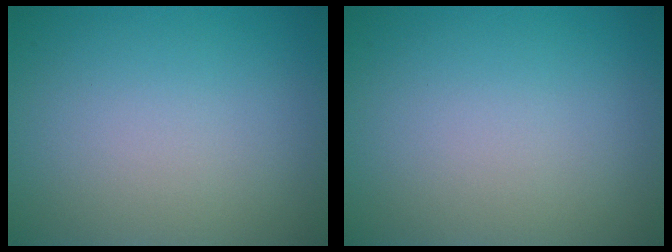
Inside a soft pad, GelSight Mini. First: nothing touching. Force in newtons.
{"total": 0.0}